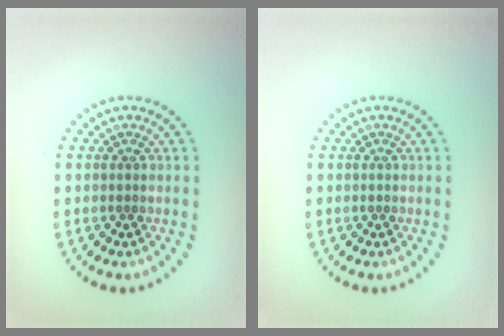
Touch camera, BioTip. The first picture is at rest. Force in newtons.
{"total": 0.0}